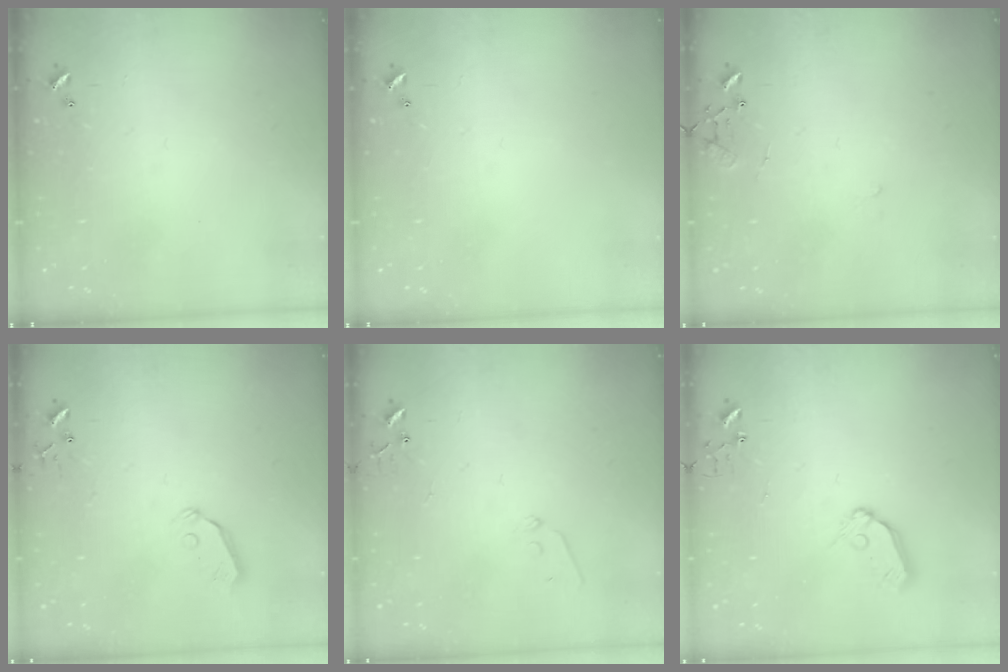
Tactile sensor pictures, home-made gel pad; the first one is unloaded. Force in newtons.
{"total": 0.0}
{"total": 9.3, "press": 9.3, "slide": 0.7}
{"total": 4.4, "press": 4.3, "slide": 0.5}
{"total": 5.2, "press": 5.2, "slide": 0.5}
{"total": 8.4, "press": 8.4, "slide": 0.8}